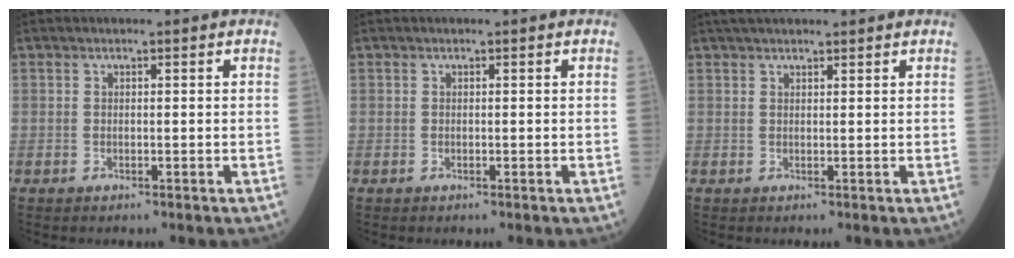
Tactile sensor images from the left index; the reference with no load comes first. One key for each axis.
{"total": 0.0}
{"total": 6.1, "fx": 5.3, "fy": 1.0, "fz": 2.8, "tx": -0.040, "ty": 0.039, "tz": 0.081}